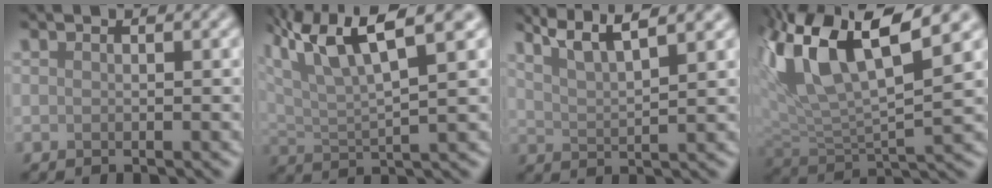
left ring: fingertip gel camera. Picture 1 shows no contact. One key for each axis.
{"total": 11.3, "fx": 6.4, "fy": 3.5, "fz": 8.7, "tx": -0.165, "ty": 0.027, "tz": 0.101}
{"total": 7.1, "fx": 5.2, "fy": 1.5, "fz": 4.5, "tx": -0.063, "ty": 0.033, "tz": 0.062}
{"total": 12.9, "fx": 6.6, "fy": 4.0, "fz": 10.4, "tx": -0.215, "ty": 0.023, "tz": 0.118}